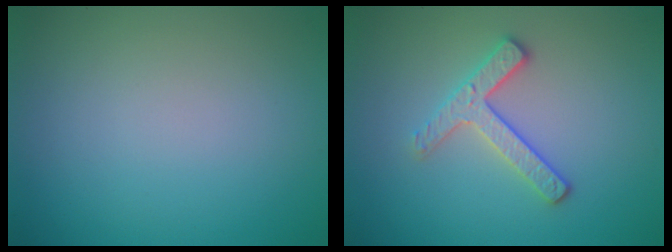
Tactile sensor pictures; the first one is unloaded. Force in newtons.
{"total": 2.8, "press": 2.6, "slide": 1.1}